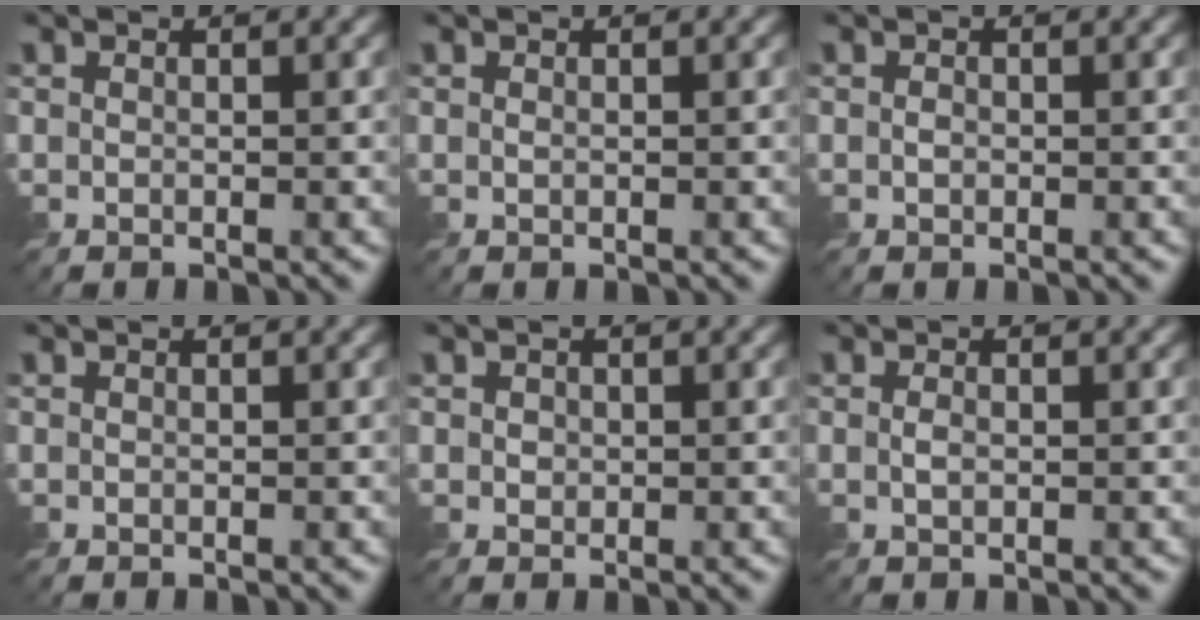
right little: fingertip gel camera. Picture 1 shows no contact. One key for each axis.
{"total": 0.0}
{"total": 0.6, "fx": -0.3, "fy": 0.5, "fz": 0.3, "tx": -0.006, "ty": -0.004, "tz": -0.006}
{"total": 0.0}
{"total": 0.8, "fx": 0.2, "fy": 0.7, "fz": 0.1, "tx": -0.002, "ty": -0.002, "tz": 0.004}
{"total": 0.8, "fx": -0.3, "fy": 0.4, "fz": 0.6, "tx": -0.015, "ty": -0.002, "tz": -0.005}